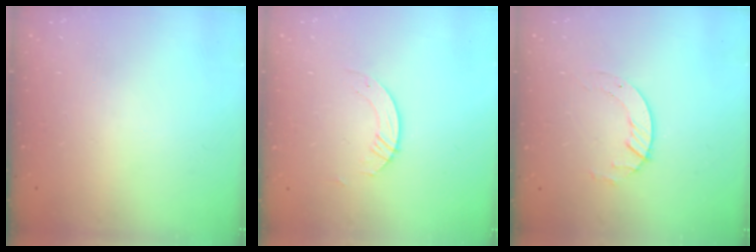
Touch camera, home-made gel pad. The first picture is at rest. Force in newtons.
{"total": 2.2, "press": 2.2, "slide": 0.2}
{"total": 3.3, "press": 3.3, "slide": 0.4}